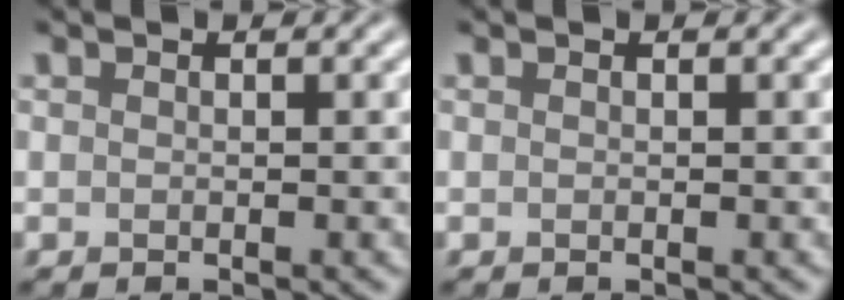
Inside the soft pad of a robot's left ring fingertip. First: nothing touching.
{"total": 0.0}